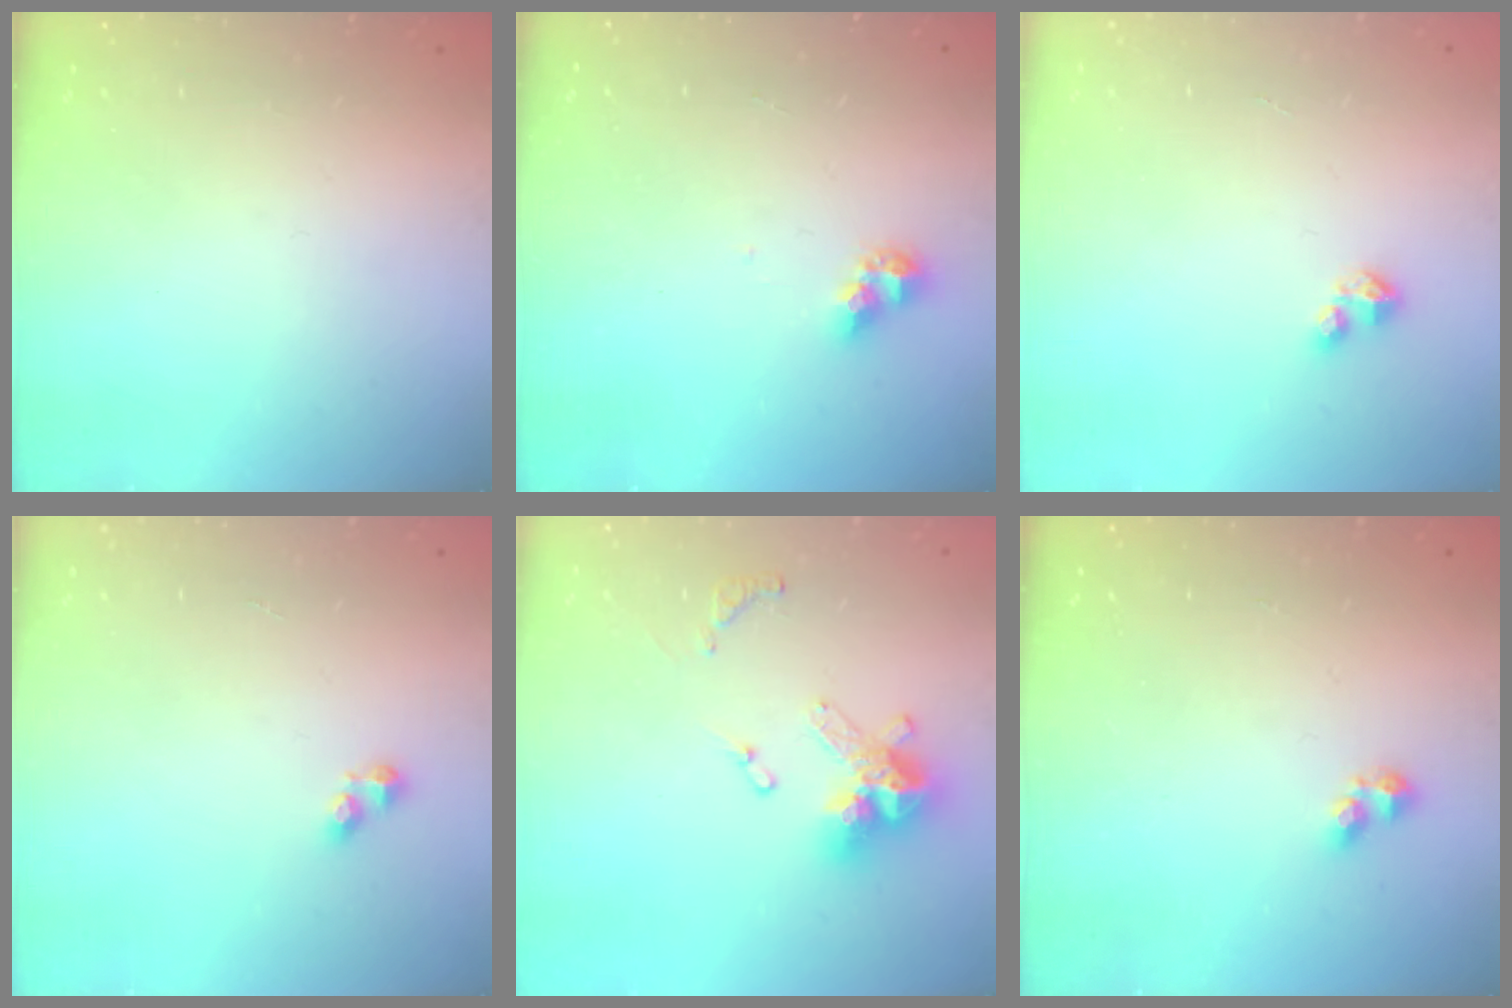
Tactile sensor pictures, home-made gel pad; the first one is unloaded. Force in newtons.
{"total": 6.3, "press": 6.3, "slide": 0.5}
{"total": 2.1, "press": 2.1, "slide": 0.2}
{"total": 2.8, "press": 2.8, "slide": 0.4}
{"total": 13.1, "press": 13.0, "slide": 1.4}
{"total": 2.8, "press": 2.7, "slide": 0.5}